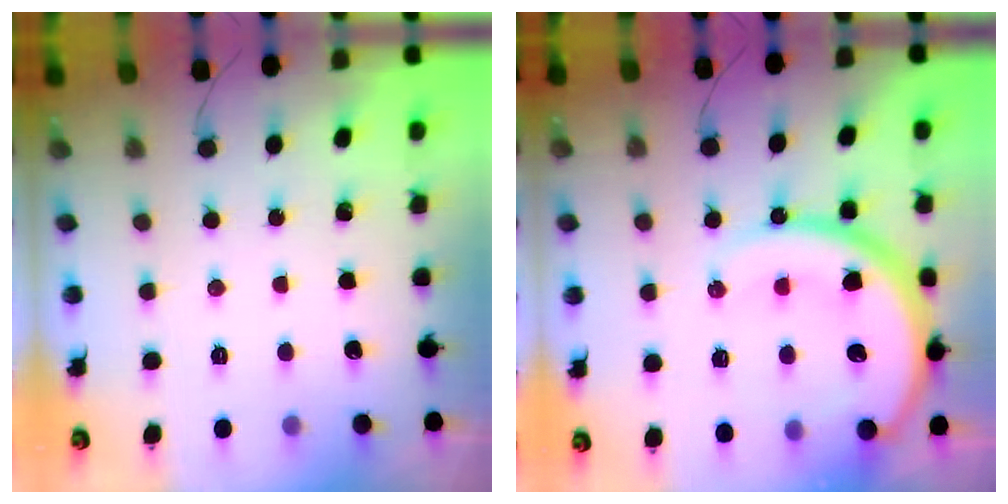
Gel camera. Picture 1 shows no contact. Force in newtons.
{"total": 21.5, "press": 21.4, "slide": 2.4}